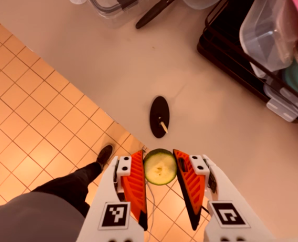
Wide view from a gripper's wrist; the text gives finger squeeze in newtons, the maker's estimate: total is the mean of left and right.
{"total": 8.4, "left": 8.1, "right": 8.7}